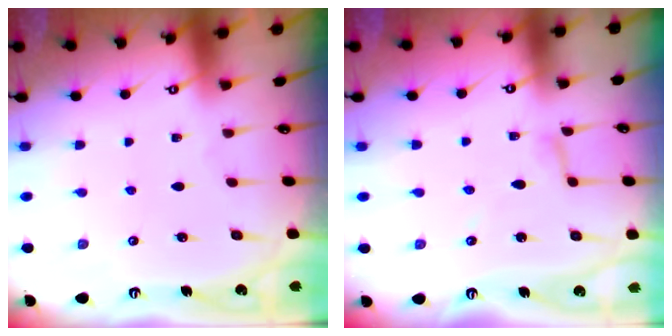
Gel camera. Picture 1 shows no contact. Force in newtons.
{"total": 3.3, "press": 3.3, "slide": 0.3}